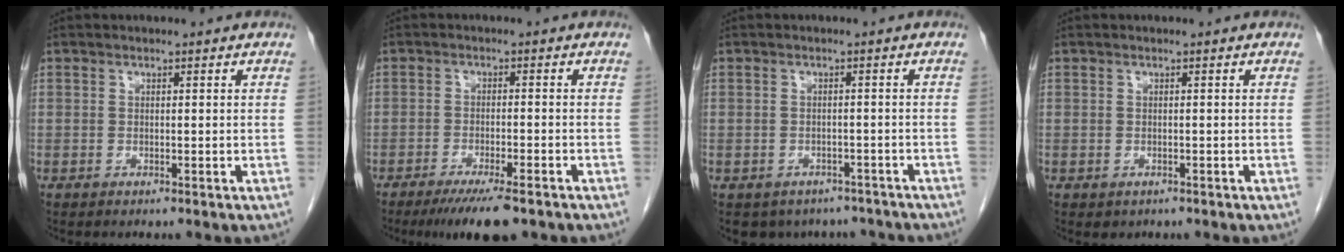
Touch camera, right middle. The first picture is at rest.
{"total": 7.8, "force": [-5.7, 1.1, 5.2], "torque": [-0.080, -0.017, -0.087]}
{"total": 7.9, "force": [-6.6, 4.2, 1.0], "torque": [-0.006, 0.009, -0.072]}
{"total": 0.7, "force": [-0.4, 0.6, 0.3], "torque": [-0.010, -0.002, 0.002]}